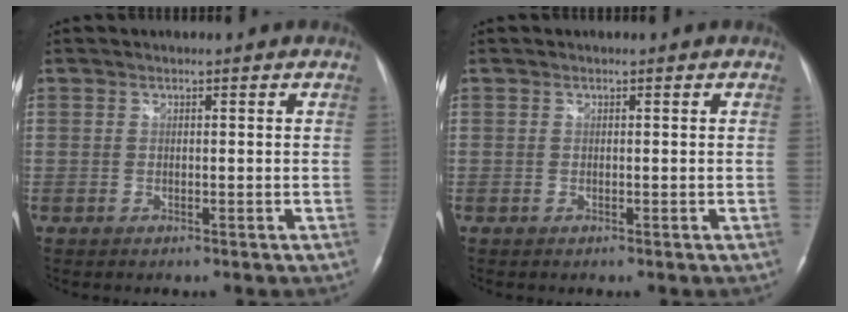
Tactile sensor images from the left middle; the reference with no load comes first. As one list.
[{"total": 0.0}]